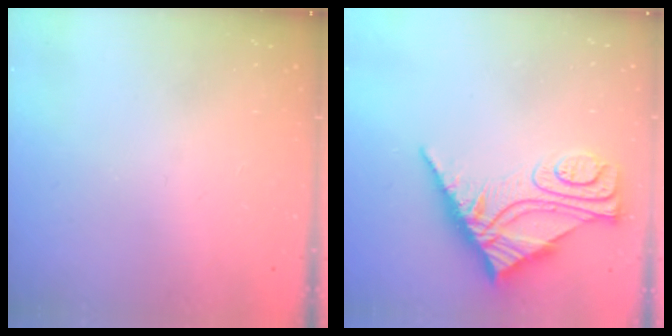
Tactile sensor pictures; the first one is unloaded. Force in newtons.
{"total": 11.3, "press": 11.2, "slide": 1.1}